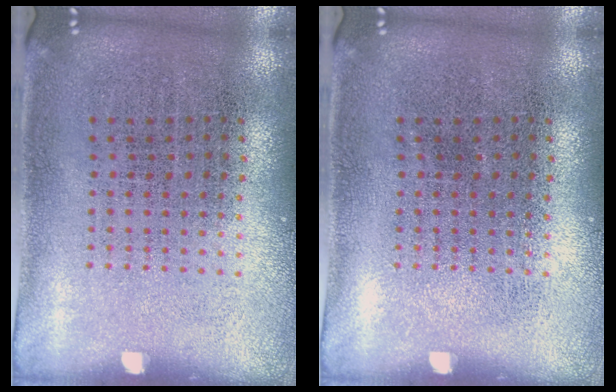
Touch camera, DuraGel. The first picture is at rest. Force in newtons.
{"total": 0.0}